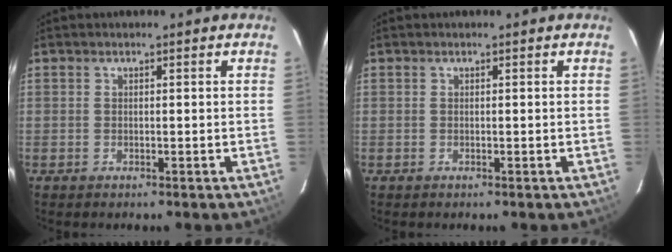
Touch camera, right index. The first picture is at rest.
{"total": 0.0}